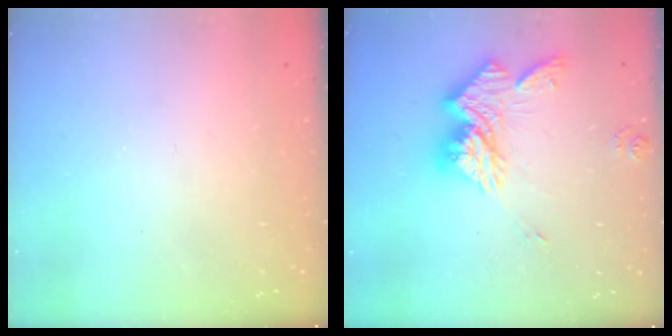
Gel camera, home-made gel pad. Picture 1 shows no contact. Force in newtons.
{"total": 16.0, "press": 15.9, "slide": 1.7}